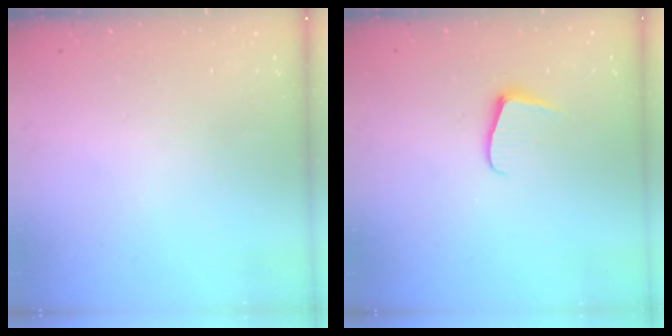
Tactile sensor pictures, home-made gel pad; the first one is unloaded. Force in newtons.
{"total": 5.7, "press": 5.7, "slide": 0.6}